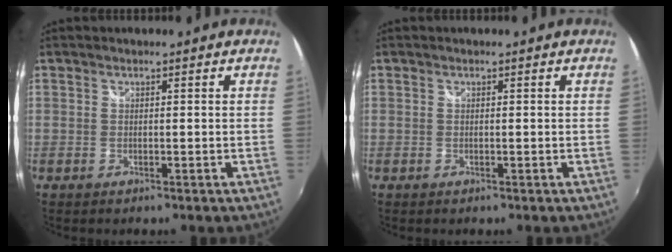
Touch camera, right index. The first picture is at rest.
{"total": 0.0}